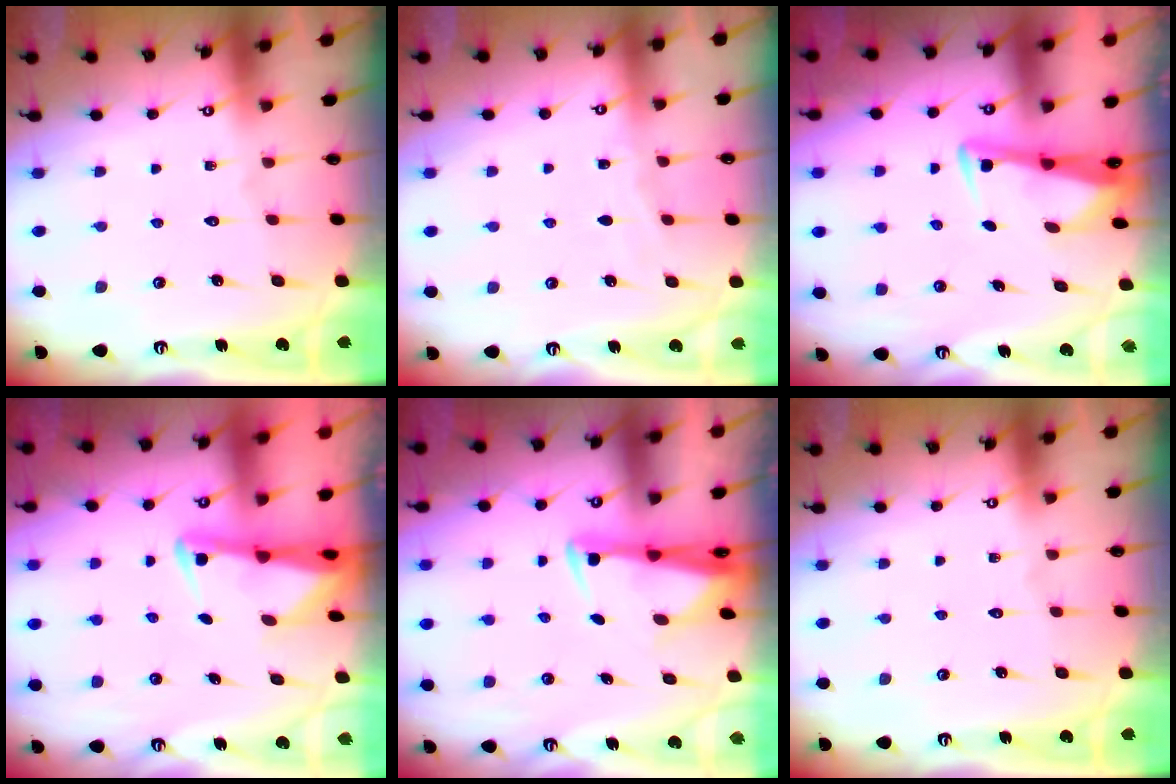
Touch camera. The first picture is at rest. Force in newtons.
{"total": 3.2, "press": 3.2, "slide": 0.4}
{"total": 3.4, "press": 3.4, "slide": 0.4}
{"total": 2.2, "press": 2.1, "slide": 0.4}
{"total": 3.0, "press": 2.9, "slide": 1.0}
{"total": 0.0}